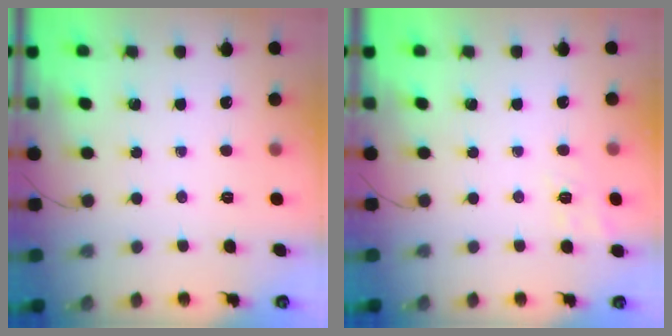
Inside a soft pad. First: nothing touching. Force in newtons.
{"total": 7.4, "press": 7.1, "slide": 2.2}